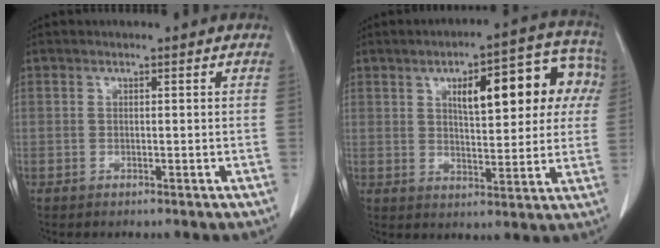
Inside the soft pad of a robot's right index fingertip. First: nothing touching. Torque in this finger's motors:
{"motor_torque": [1.16, 0.98, 0.29, 0.11]}